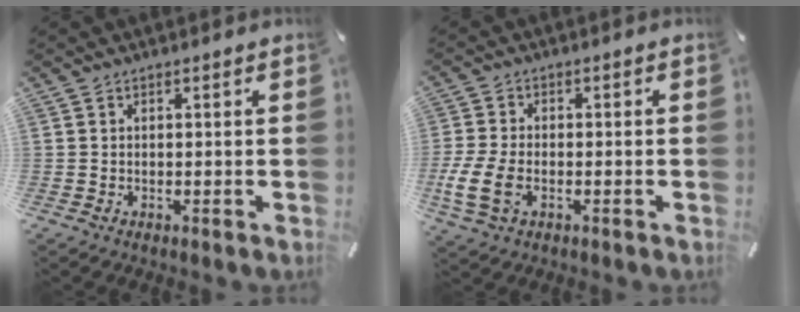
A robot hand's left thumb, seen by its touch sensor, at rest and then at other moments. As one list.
[{"total": 8.3, "force": [-2.5, 5.4, 5.9], "torque": [-0.131, 0.002, -0.042]}]